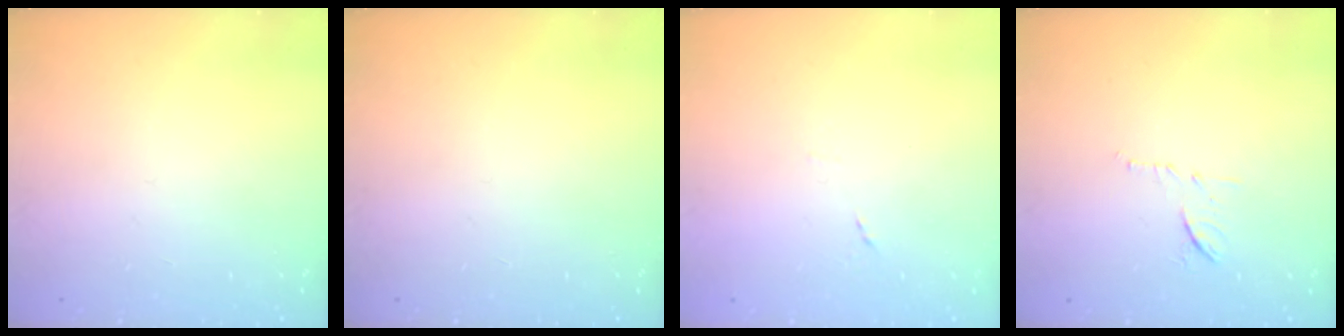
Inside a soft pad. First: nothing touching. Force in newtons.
{"total": 0.0}
{"total": 4.9, "press": 4.7, "slide": 1.1}
{"total": 7.8, "press": 7.8, "slide": 0.3}